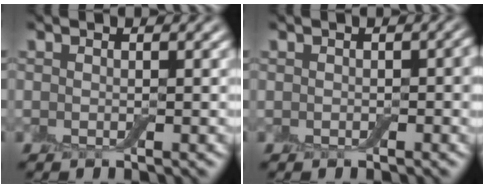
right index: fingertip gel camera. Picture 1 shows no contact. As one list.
[{"total": 1.2, "force": [-0.1, 0.8, 0.9], "torque": [-0.015, 0.000, -0.003]}]